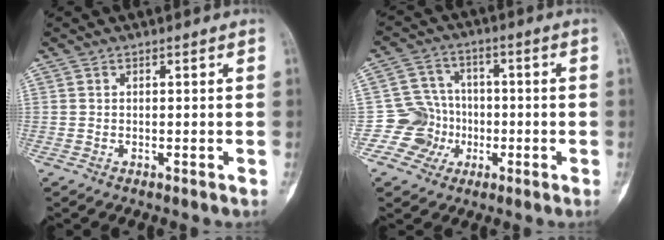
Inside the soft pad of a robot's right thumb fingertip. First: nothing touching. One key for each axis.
{"total": 8.3, "fx": -2.2, "fy": 8.0, "fz": 0.8, "tx": 0.035, "ty": 0.028, "tz": -0.044}